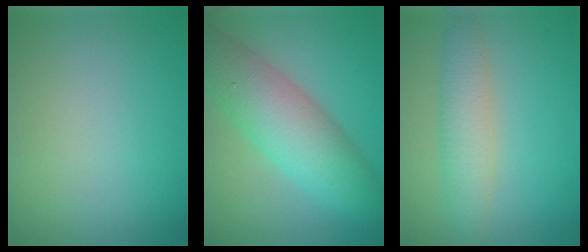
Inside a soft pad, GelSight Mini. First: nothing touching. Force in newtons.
{"total": 8.2, "press": 8.2, "slide": 0.2}
{"total": 3.6, "press": 3.6, "slide": 0.1}